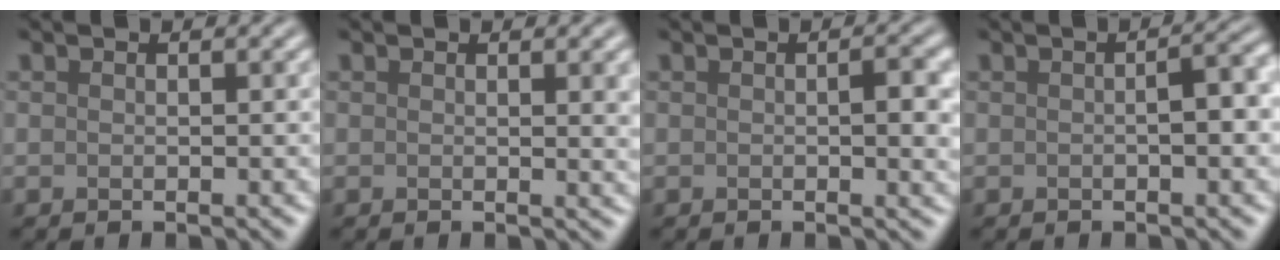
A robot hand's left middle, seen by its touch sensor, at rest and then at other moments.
{"total": 2.2, "force": [0.5, 0.7, 2.1], "torque": [-0.016, 0.000, 0.003]}
{"total": 2.3, "force": [0.1, 0.5, 2.3], "torque": [-0.031, 0.000, 0.000]}
{"total": 3.0, "force": [-0.2, 0.6, 2.9], "torque": [-0.041, 0.008, -0.001]}